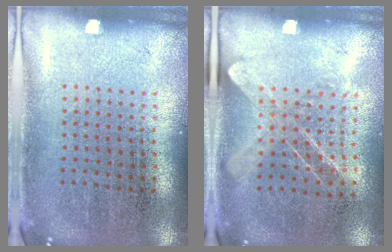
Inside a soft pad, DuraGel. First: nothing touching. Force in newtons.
{"total": 1.3, "press": 1.0, "slide": 0.7}